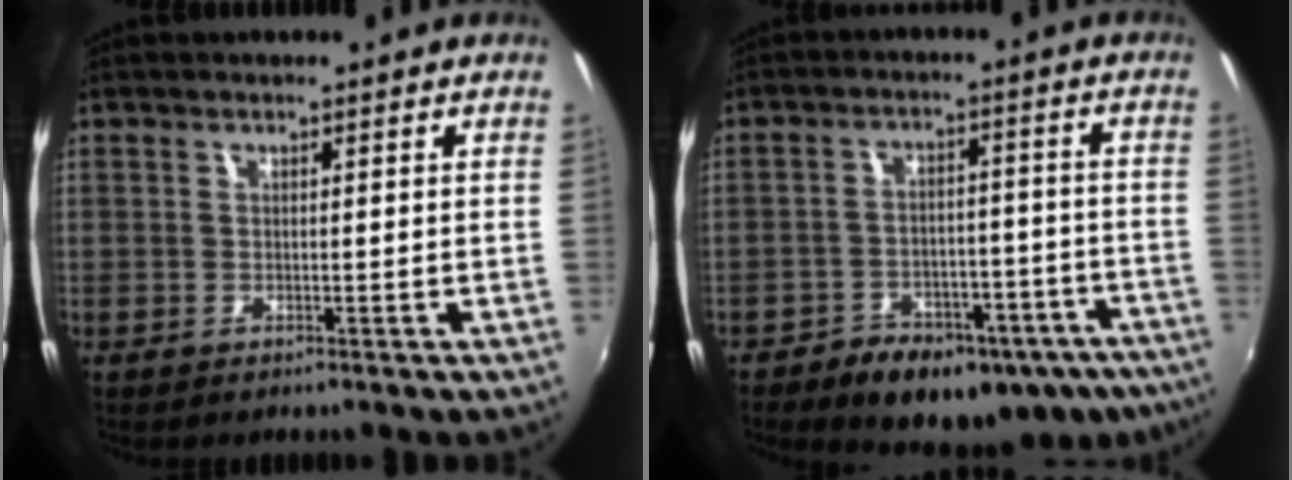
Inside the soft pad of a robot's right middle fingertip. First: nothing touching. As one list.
[{"total": 20.1, "force": [-14.2, 10.2, 10.0], "torque": [-0.172, 0.005, -0.165]}]